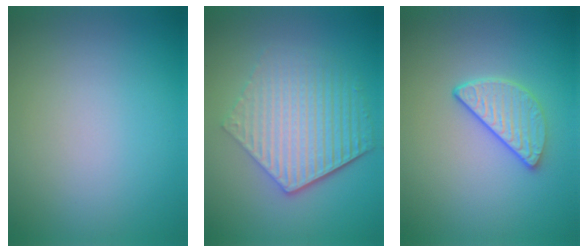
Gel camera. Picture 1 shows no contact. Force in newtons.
{"total": 6.2, "press": 4.5, "slide": 4.3}
{"total": 3.1, "press": 2.5, "slide": 1.7}